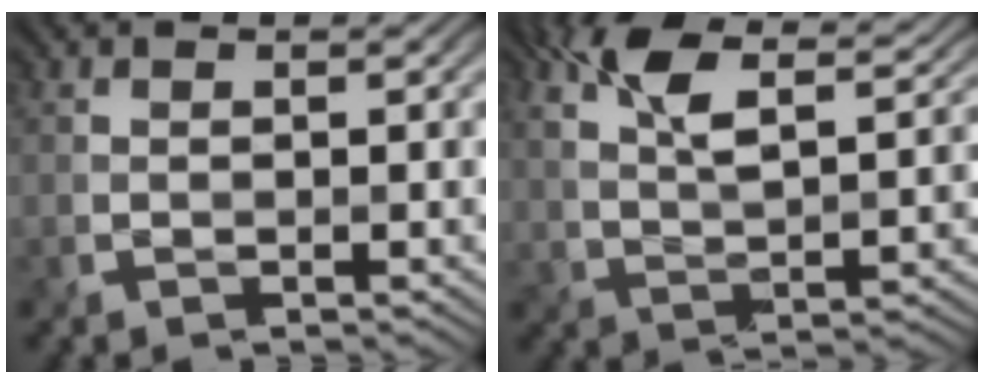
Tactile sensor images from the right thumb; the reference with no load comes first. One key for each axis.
{"total": 9.6, "fx": 5.3, "fy": 3.3, "fz": 7.2, "tx": -0.159, "ty": 0.012, "tz": 0.097}